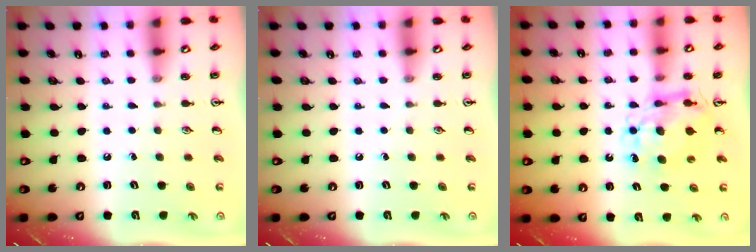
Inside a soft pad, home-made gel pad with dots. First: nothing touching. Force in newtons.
{"total": 0.0}
{"total": 8.8, "press": 8.8, "slide": 0.9}